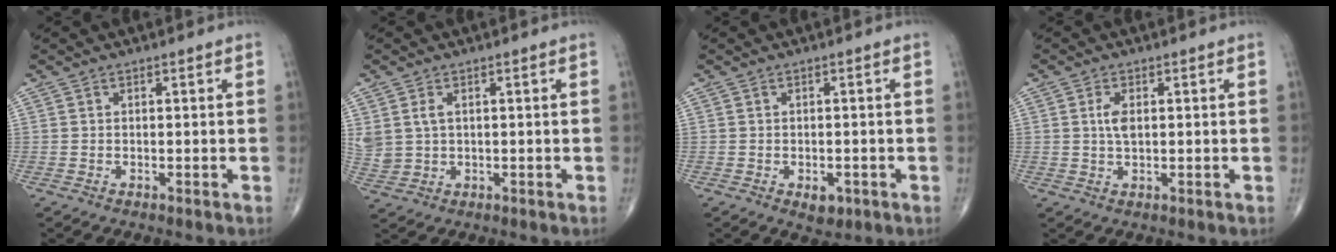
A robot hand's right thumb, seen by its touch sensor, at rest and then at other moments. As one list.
[{"total": 4.4, "force": [1.2, 2.9, 3.0], "torque": [-0.071, 0.000, 0.033]}, {"total": 3.0, "force": [-1.3, 1.8, 2.1], "torque": [-0.016, 0.000, -0.012]}, {"total": 1.8, "force": [0.3, 0.9, 1.6], "torque": [-0.031, 0.001, 0.006]}]